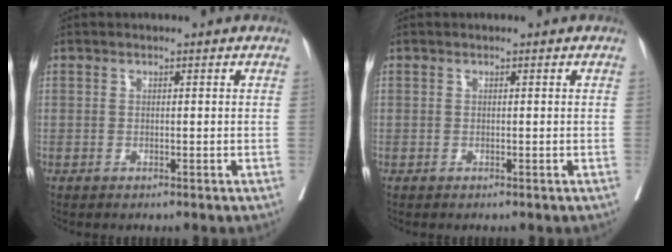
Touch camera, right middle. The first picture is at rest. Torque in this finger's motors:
{"motor_torque": [0.00, 0.00, 0.00, 0.00]}